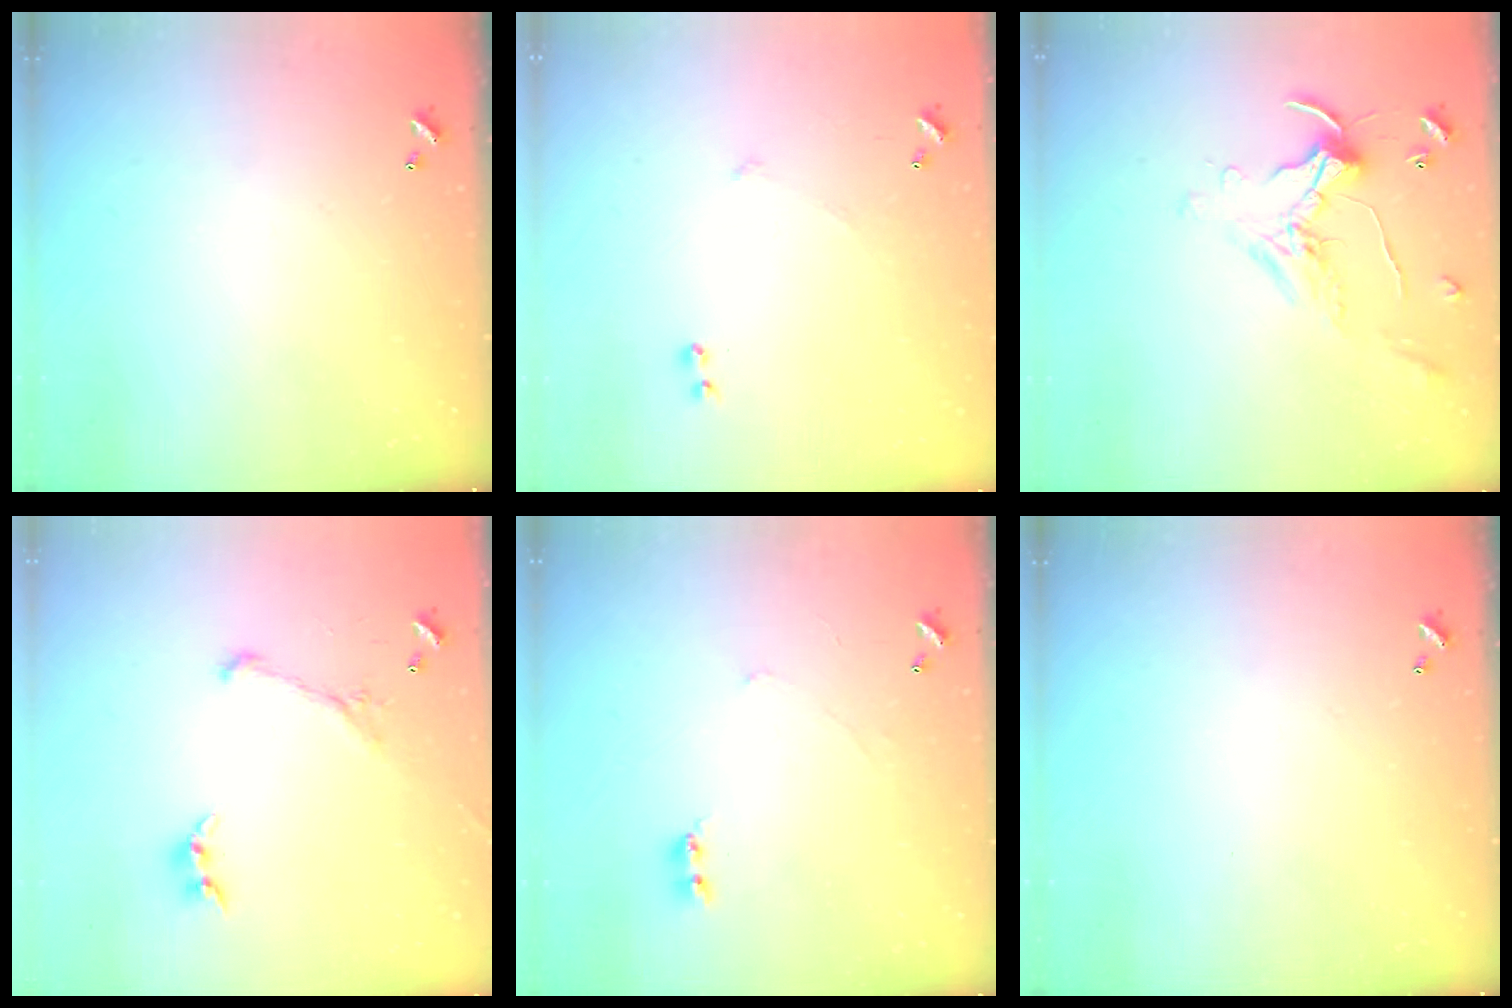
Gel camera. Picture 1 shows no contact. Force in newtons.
{"total": 6.1, "press": 6.1, "slide": 0.7}
{"total": 0.8, "press": 0.8, "slide": 0.2}
{"total": 2.8, "press": 2.6, "slide": 0.9}
{"total": 0.9, "press": 0.8, "slide": 0.3}
{"total": 0.0}